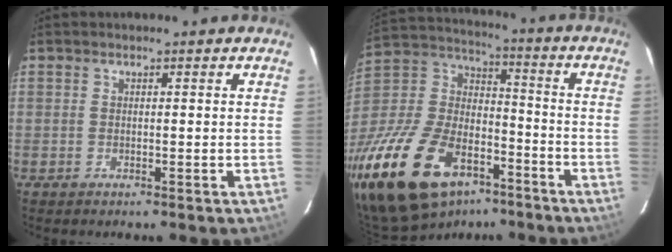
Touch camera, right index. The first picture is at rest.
{"total": 29.3, "force": [-18.1, 15.8, 16.8], "torque": [-0.364, 0.001, -0.295]}